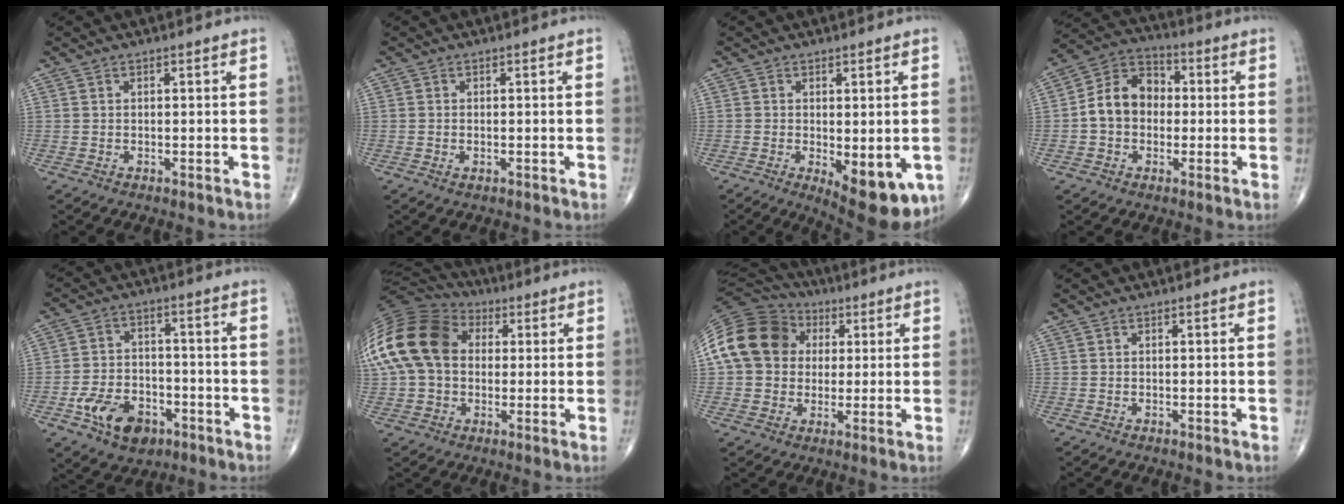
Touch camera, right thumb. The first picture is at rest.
{"total": 0.9, "force": [-0.3, 0.5, 0.7], "torque": [-0.015, 0.001, -0.004]}
{"total": 12.0, "force": [-4.0, 5.2, 10.0], "torque": [-0.120, -0.015, -0.044]}
{"total": 10.6, "force": [-0.4, 8.4, 6.5], "torque": [-0.097, 0.036, -0.020]}
{"total": 11.2, "force": [-5.2, 7.5, 6.6], "torque": [-0.092, 0.029, -0.083]}
{"total": 22.8, "force": [4.0, 16.9, 14.9], "torque": [-0.335, 0.055, 0.074]}
{"total": 17.7, "force": [3.1, 14.5, 9.7], "torque": [-0.181, 0.032, 0.050]}
{"total": 0.0}